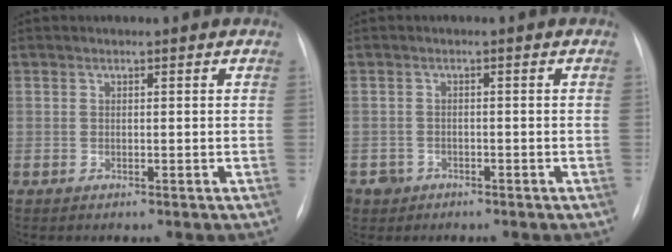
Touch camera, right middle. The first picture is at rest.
{"total": 3.3, "force": [-1.7, 2.8, 0.0], "torque": [0.001, 0.007, -0.029]}